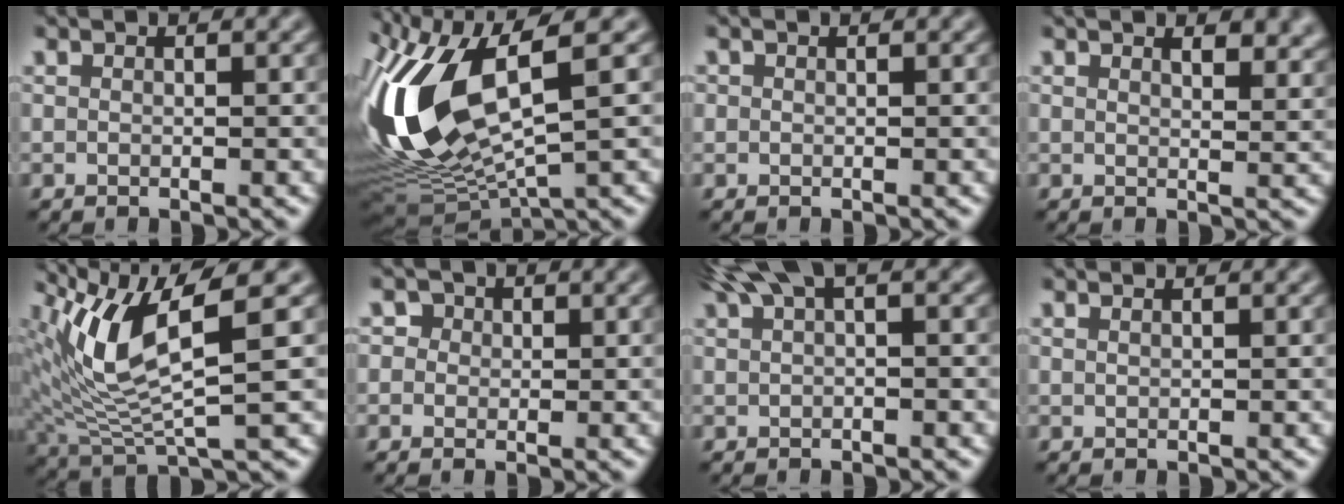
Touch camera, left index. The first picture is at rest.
{"total": 14.3, "force": [1.3, 5.6, 13.1], "torque": [-0.298, -0.009, 0.046]}
{"total": 0.0}
{"total": 5.5, "force": [3.6, 2.5, 3.4], "torque": [-0.018, 0.022, 0.028]}
{"total": 8.8, "force": [2.7, 2.3, 8.1], "torque": [-0.175, -0.001, 0.057]}
{"total": 2.0, "force": [0.7, 1.8, 0.7], "torque": [-0.001, 0.005, -0.003]}
{"total": 3.3, "force": [1.8, 0.8, 2.6], "torque": [-0.050, 0.010, 0.034]}
{"total": 0.6, "force": [0.4, 0.3, 0.4], "torque": [-0.005, -0.004, 0.002]}